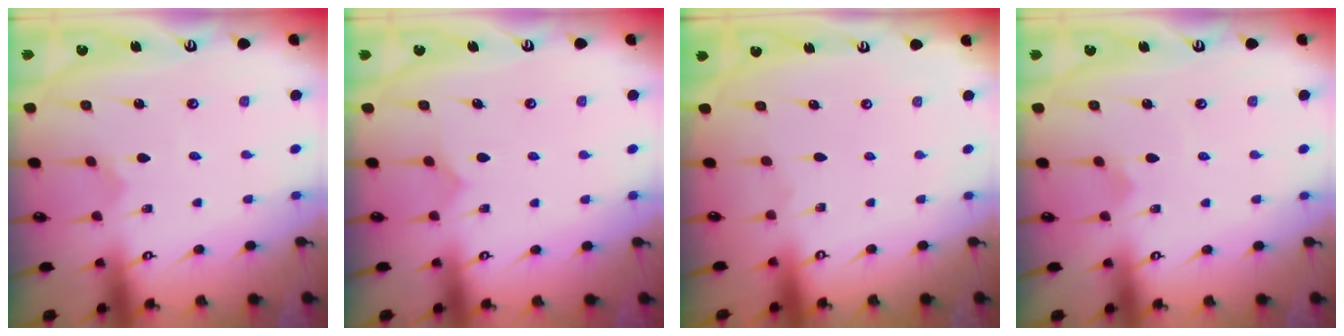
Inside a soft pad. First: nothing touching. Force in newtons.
{"total": 3.3, "press": 3.3, "slide": 0.4}
{"total": 0.0}
{"total": 2.7, "press": 2.7, "slide": 0.1}